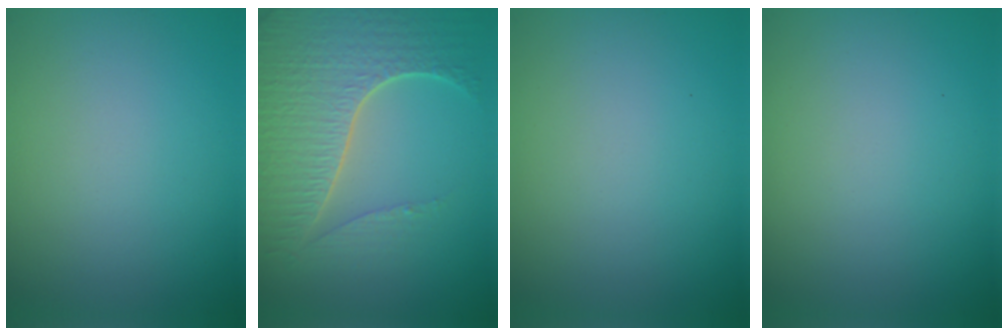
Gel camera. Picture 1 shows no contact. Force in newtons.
{"total": 7.5, "press": 5.5, "slide": 5.2}
{"total": 0.0}
{"total": 0.0}